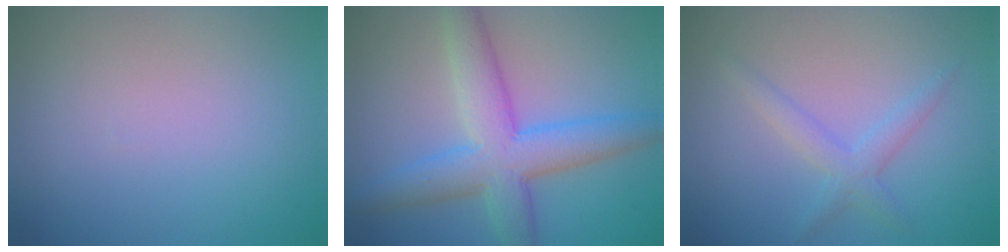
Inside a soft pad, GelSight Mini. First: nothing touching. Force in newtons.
{"total": 7.1, "press": 7.1, "slide": 0.1}
{"total": 2.2, "press": 2.2, "slide": 0.1}